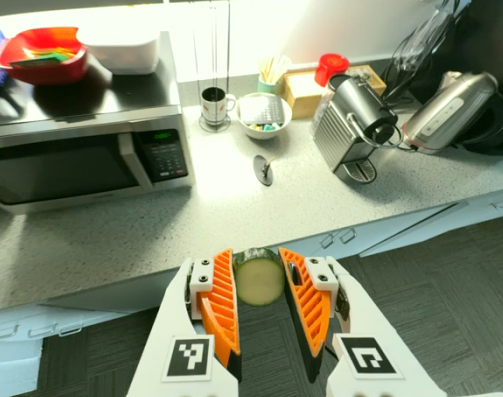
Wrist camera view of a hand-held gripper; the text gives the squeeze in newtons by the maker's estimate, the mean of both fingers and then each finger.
{"total": 10.9, "left": 10.6, "right": 11.3}